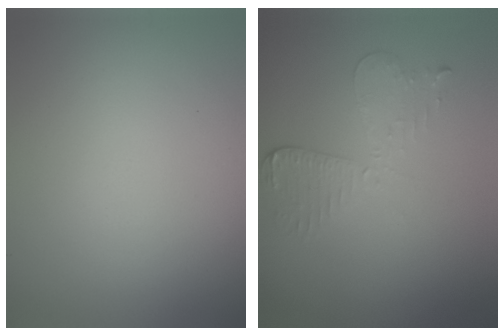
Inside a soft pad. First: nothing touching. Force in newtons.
{"total": 3.0, "press": 2.6, "slide": 1.5}